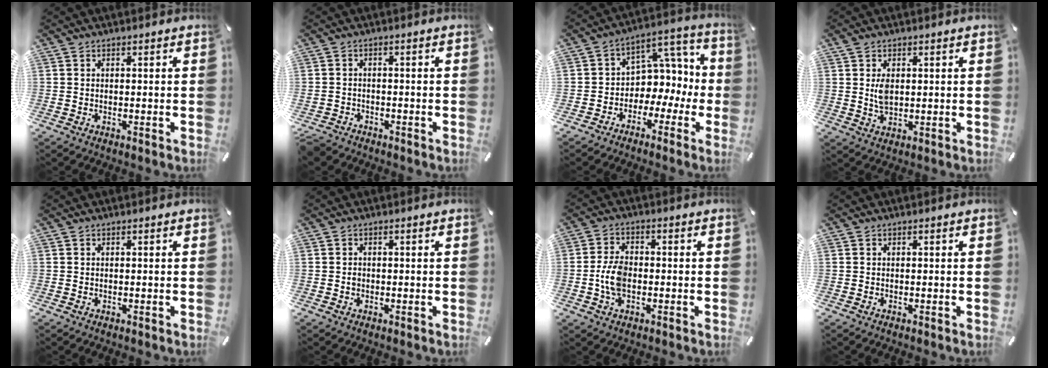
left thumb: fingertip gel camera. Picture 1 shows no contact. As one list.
[{"total": 2.6, "force": [-2.0, 1.6, 0.6], "torque": [-0.026, 0.008, -0.045]}, {"total": 8.9, "force": [0.0, 8.0, 3.9], "torque": [-0.045, -0.006, 0.005]}, {"total": 4.1, "force": [0.9, 2.5, 3.1], "torque": [-0.067, -0.003, 0.011]}, {"total": 0.0}, {"total": 0.7, "force": [-0.1, 0.6, 0.3], "torque": [-0.006, 0.003, -0.004]}, {"total": 6.3, "force": [-1.1, 3.9, 4.8], "torque": [-0.103, 0.005, -0.023]}, {"total": 0.0}]